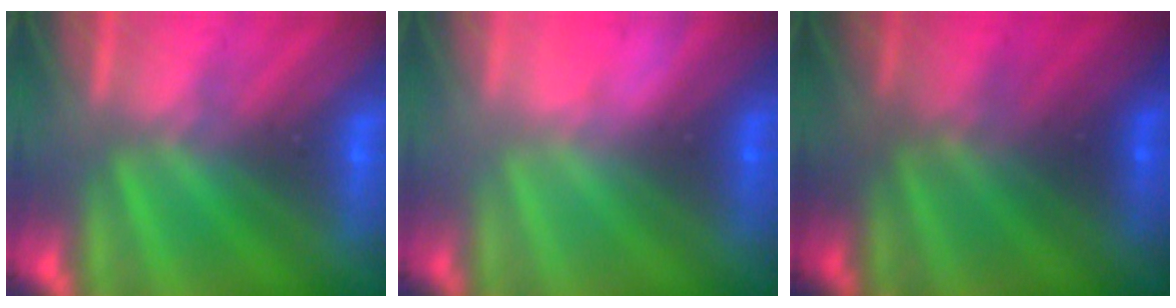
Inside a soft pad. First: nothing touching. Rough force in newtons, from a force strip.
{"total": 2.8}
{"total": 1.8}